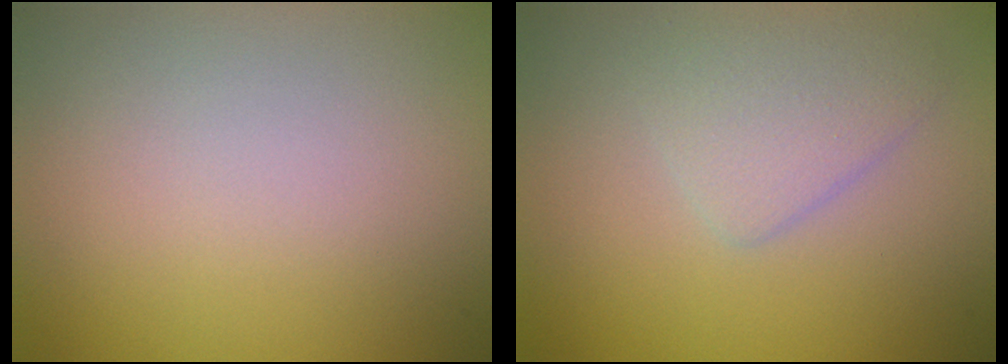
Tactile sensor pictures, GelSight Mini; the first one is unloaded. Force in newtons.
{"total": 2.5, "press": 2.5, "slide": 0.2}